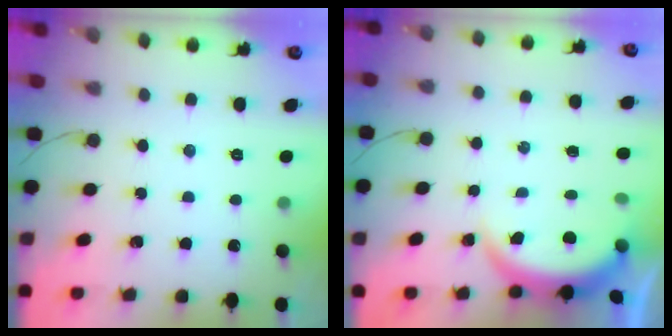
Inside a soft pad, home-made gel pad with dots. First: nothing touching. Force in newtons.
{"total": 3.9, "press": 3.9, "slide": 0.2}